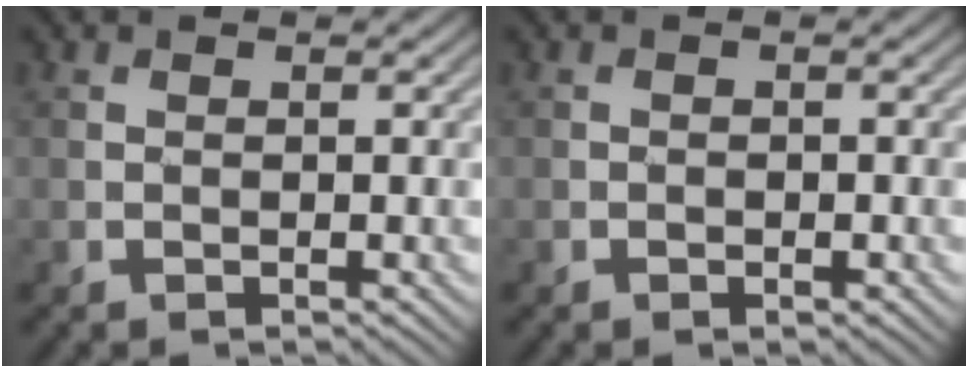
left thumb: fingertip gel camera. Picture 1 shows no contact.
{"total": 0.7, "force": [-0.4, 0.4, 0.4], "torque": [-0.002, -0.002, -0.005]}